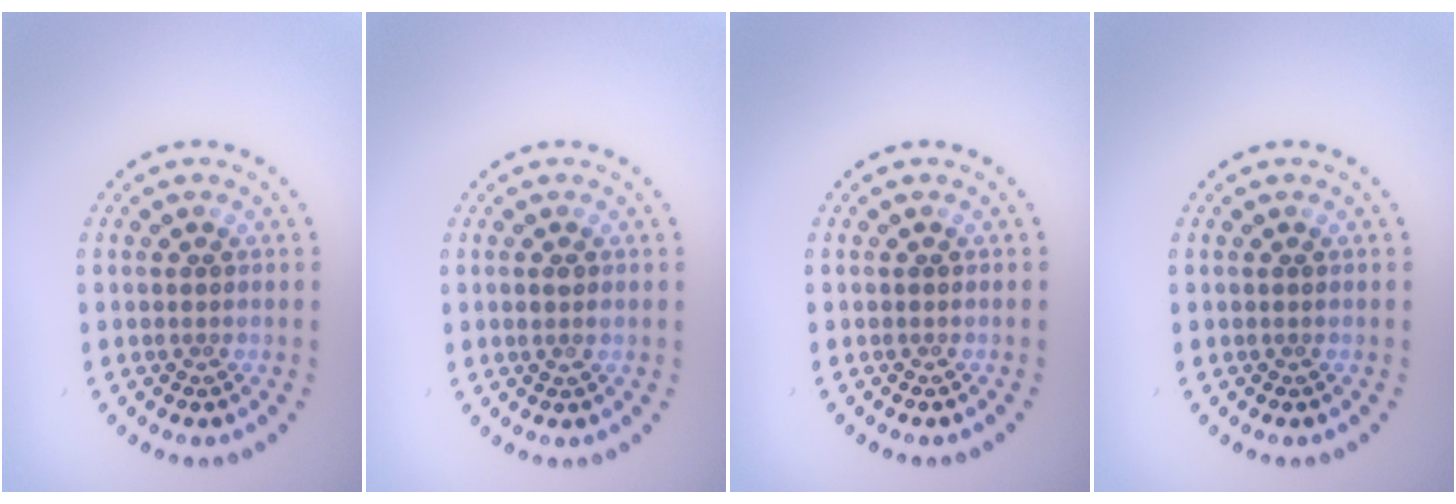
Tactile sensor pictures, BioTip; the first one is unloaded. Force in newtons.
{"total": 0.9, "press": 0.8, "slide": 0.4}
{"total": 0.0}
{"total": 0.0}